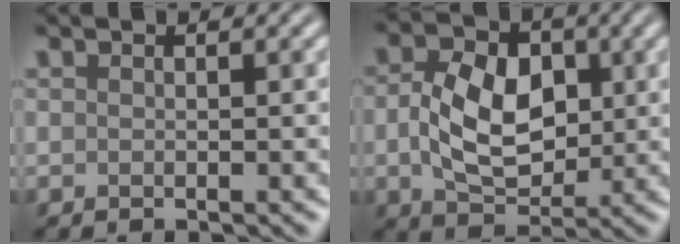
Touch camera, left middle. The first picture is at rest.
{"total": 6.2, "force": [0.4, 4.3, 4.5], "torque": [-0.088, 0.001, 0.009]}